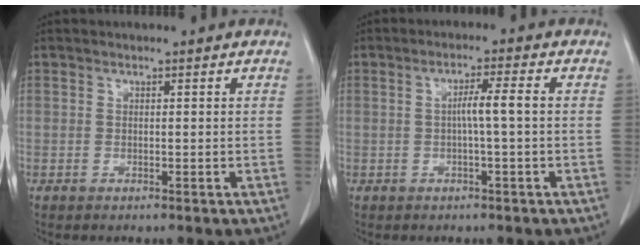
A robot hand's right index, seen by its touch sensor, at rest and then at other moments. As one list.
[{"total": 3.6, "force": [-0.2, -0.3, 3.5], "torque": [-0.062, 0.007, -0.002]}]